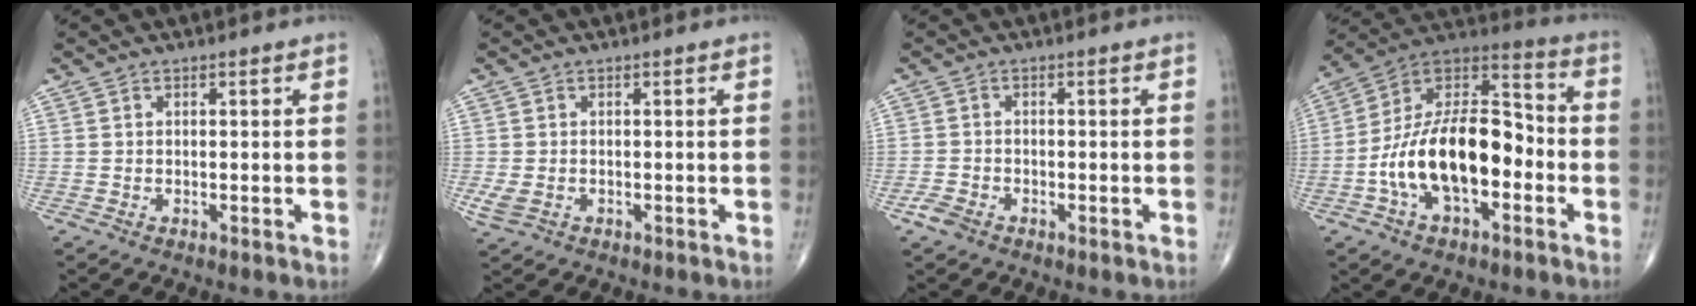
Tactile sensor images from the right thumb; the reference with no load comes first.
{"total": 2.5, "force": [-0.6, 1.8, 1.6], "torque": [-0.039, 0.000, -0.007]}
{"total": 2.6, "force": [-1.6, 1.6, 1.2], "torque": [-0.026, 0.005, -0.030]}
{"total": 20.6, "force": [-4.6, 10.8, 17.0], "torque": [-0.278, 0.051, -0.084]}